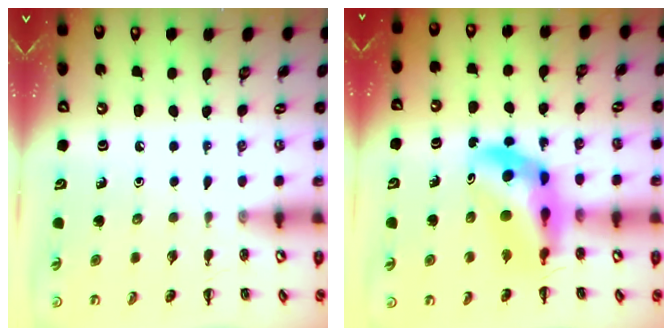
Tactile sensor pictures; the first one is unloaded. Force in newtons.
{"total": 12.4, "press": 11.7, "slide": 4.0}